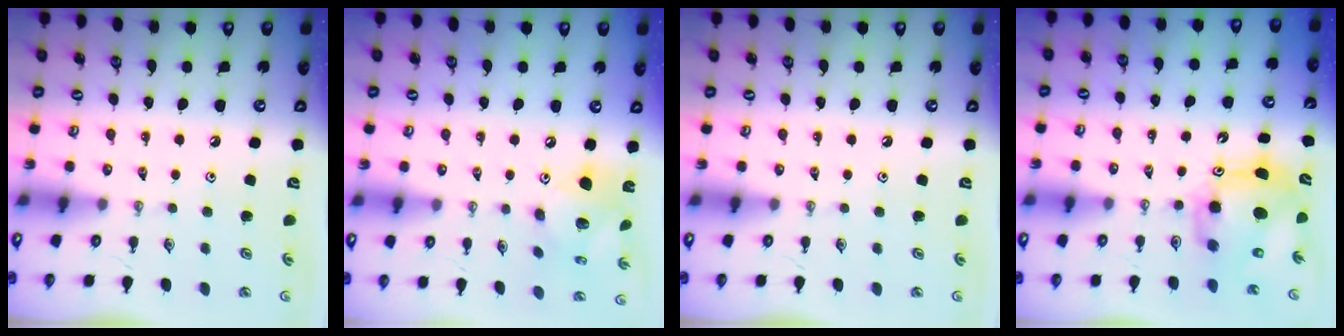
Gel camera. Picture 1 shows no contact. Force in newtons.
{"total": 14.0, "press": 13.9, "slide": 1.1}
{"total": 0.0}
{"total": 10.8, "press": 10.8, "slide": 0.9}